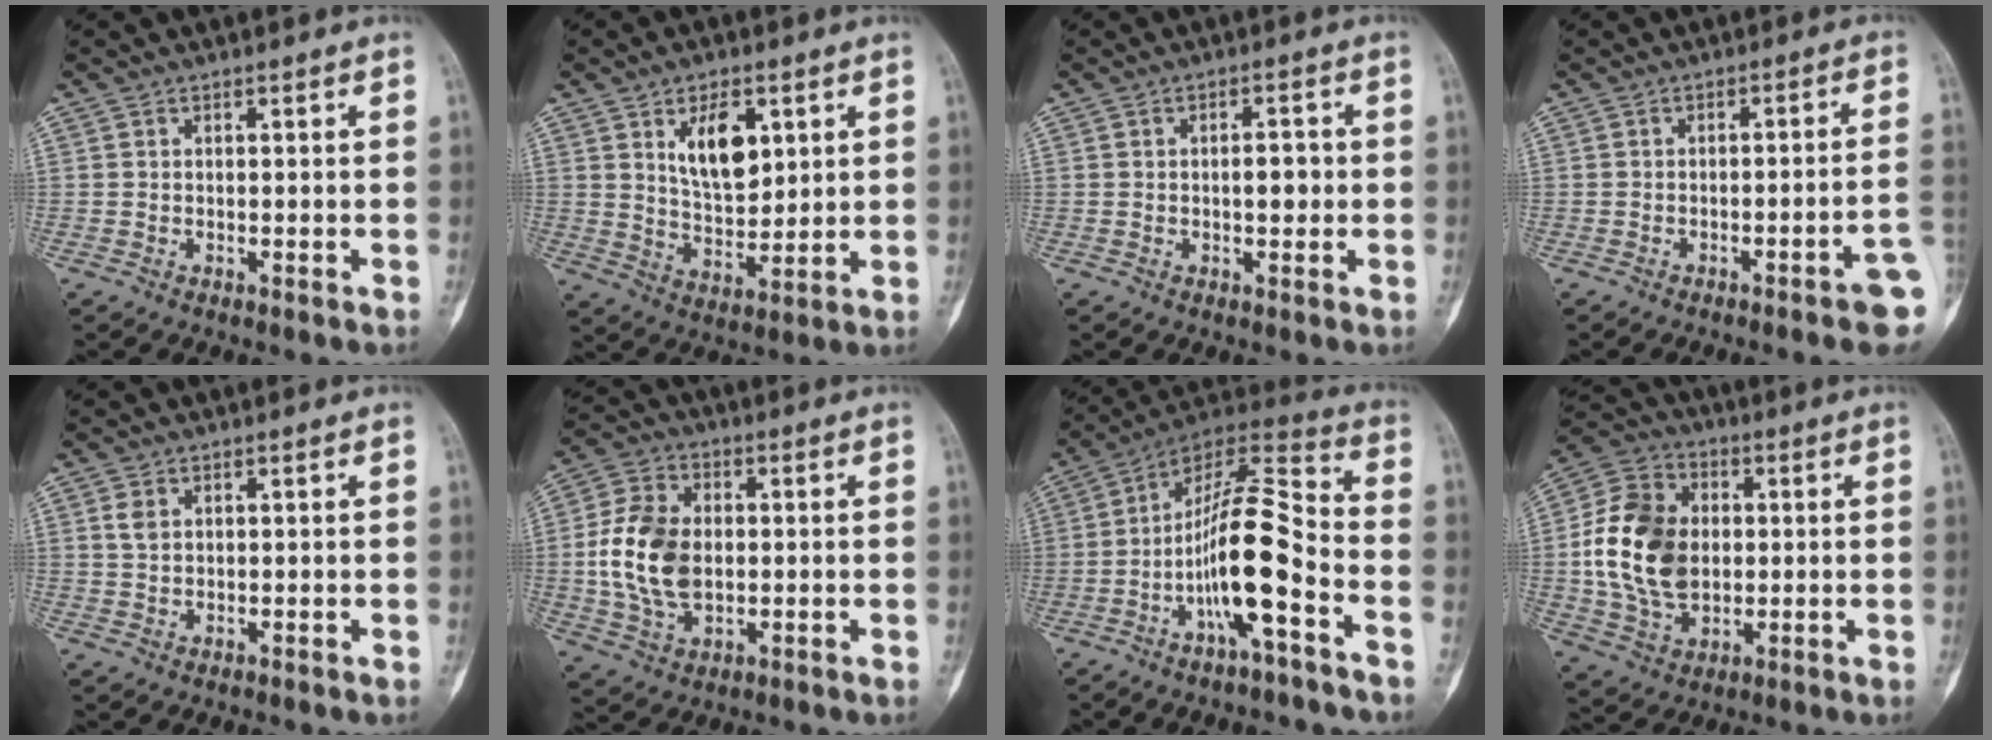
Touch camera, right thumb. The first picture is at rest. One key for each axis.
{"total": 10.2, "fx": 3.9, "fy": 5.5, "fz": 7.7, "tx": -0.106, "ty": -0.025, "tz": 0.076}
{"total": 3.8, "fx": -0.1, "fy": 1.9, "fz": 3.3, "tx": -0.037, "ty": 0.005, "tz": -0.003}
{"total": 7.5, "fx": -3.4, "fy": 0.7, "fz": 6.7, "tx": -0.081, "ty": 0.025, "tz": -0.040}
{"total": 2.3, "fx": 0.9, "fy": 1.5, "fz": 1.5, "tx": -0.023, "ty": 0.000, "tz": 0.020}
{"total": 13.2, "fx": -0.2, "fy": 8.9, "fz": 9.8, "tx": -0.180, "ty": 0.007, "tz": -0.003}
{"total": 16.4, "fx": -5.8, "fy": 3.8, "fz": 14.8, "tx": -0.278, "ty": 0.066, "tz": -0.102}
{"total": 16.8, "fx": 0.4, "fy": 12.3, "fz": 11.5, "tx": -0.193, "ty": 0.009, "tz": 0.007}